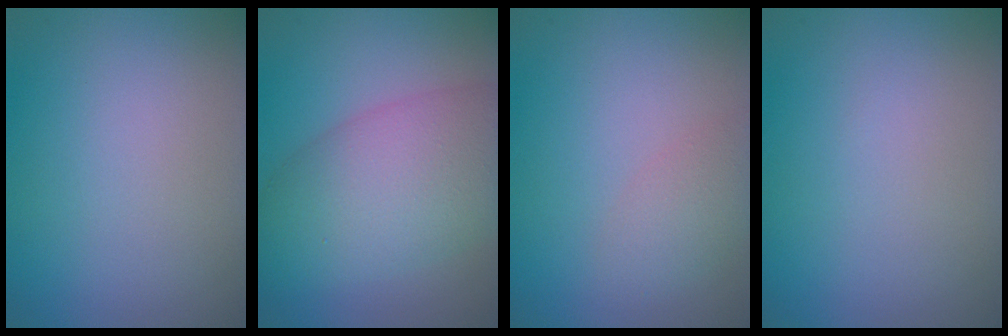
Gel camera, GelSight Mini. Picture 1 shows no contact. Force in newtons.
{"total": 8.2, "press": 8.2, "slide": 0.2}
{"total": 2.1, "press": 2.1, "slide": 0.1}
{"total": 0.0}